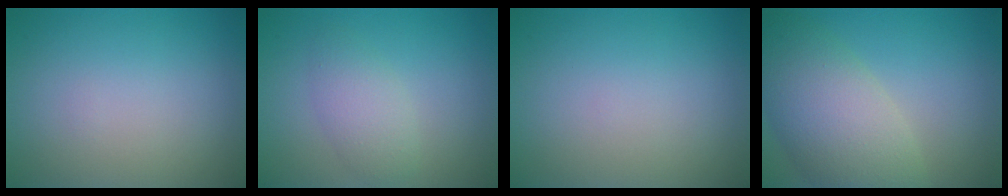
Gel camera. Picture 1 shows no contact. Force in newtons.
{"total": 2.7, "press": 2.7, "slide": 0.2}
{"total": 0.0}
{"total": 7.7, "press": 7.7, "slide": 0.3}